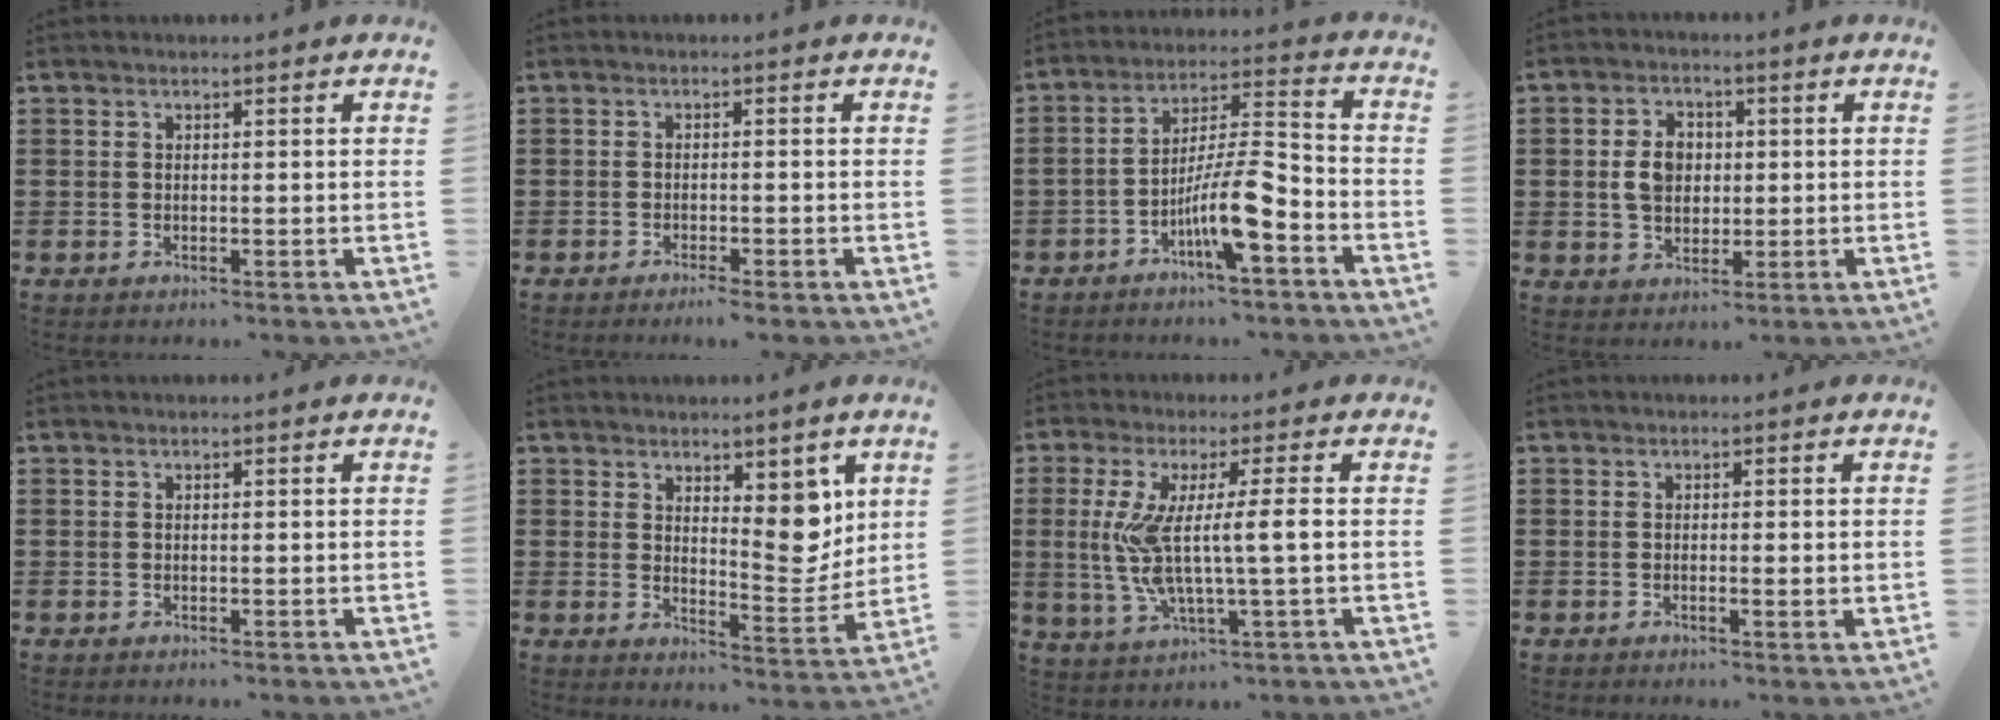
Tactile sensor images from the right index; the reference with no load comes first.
{"total": 1.4, "force": [-1.2, -0.1, 0.7], "torque": [-0.013, -0.002, -0.022]}
{"total": 10.0, "force": [-5.0, 1.9, 8.5], "torque": [-0.158, 0.002, -0.093]}
{"total": 5.1, "force": [0.4, 3.7, 3.5], "torque": [-0.085, 0.012, 0.002]}
{"total": 0.0}
{"total": 7.5, "force": [4.4, 3.7, 4.8], "torque": [-0.065, -0.025, 0.075]}
{"total": 9.2, "force": [0.4, 0.4, 9.2], "torque": [-0.197, -0.016, -0.004]}
{"total": 1.0, "force": [-0.2, 0.1, 0.9], "torque": [-0.016, -0.003, -0.003]}